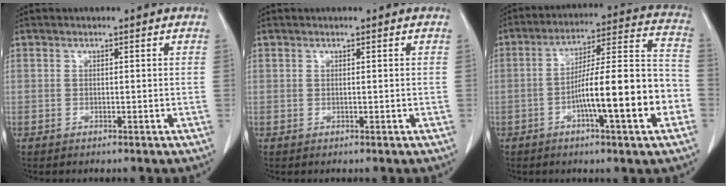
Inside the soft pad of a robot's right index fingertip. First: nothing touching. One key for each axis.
{"total": 0.0}
{"total": 16.4, "fx": -5.2, "fy": 1.4, "fz": 15.6, "tx": -0.239, "ty": 0.016, "tz": -0.079}